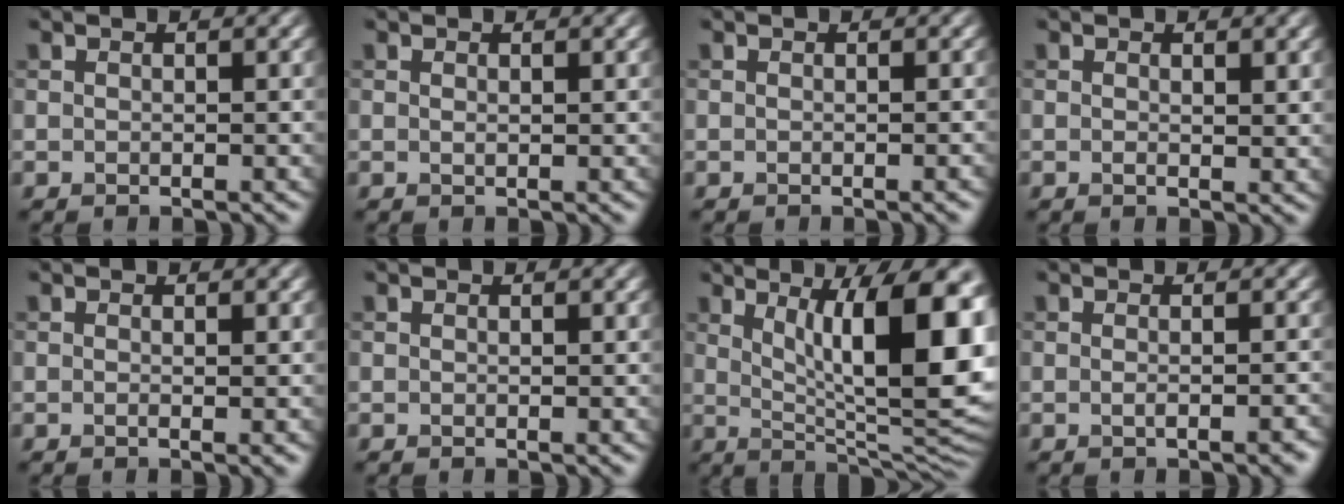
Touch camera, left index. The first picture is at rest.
{"total": 0.5, "force": [0.2, 0.1, 0.4], "torque": [-0.006, -0.002, 0.004]}
{"total": 1.0, "force": [-0.2, 0.3, 0.9], "torque": [-0.005, 0.001, -0.005]}
{"total": 1.3, "force": [0.4, 0.4, 1.2], "torque": [-0.015, -0.006, 0.006]}
{"total": 1.3, "force": [-0.1, 0.3, 1.3], "torque": [-0.014, -0.002, -0.004]}
{"total": 0.0}
{"total": 13.9, "force": [3.2, 4.2, 12.8], "torque": [-0.157, -0.008, 0.055]}
{"total": 2.6, "force": [-0.4, 0.9, 2.3], "torque": [-0.016, 0.004, -0.007]}